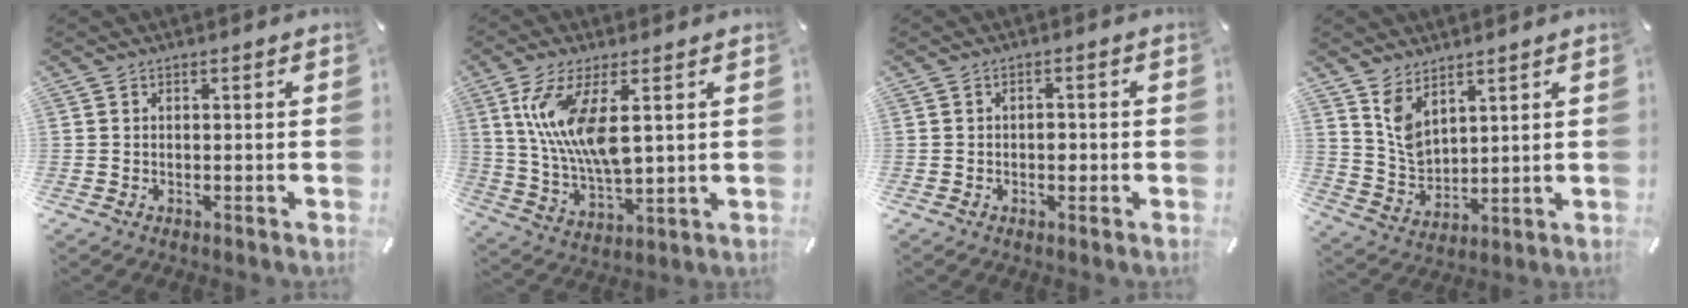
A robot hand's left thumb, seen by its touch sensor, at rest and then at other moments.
{"total": 13.1, "force": [4.2, 5.3, 11.2], "torque": [-0.240, -0.018, 0.073]}
{"total": 2.1, "force": [-0.4, 1.4, 1.5], "torque": [-0.021, 0.000, -0.010]}
{"total": 7.3, "force": [5.0, 4.5, 3.0], "torque": [-0.082, -0.023, 0.097]}